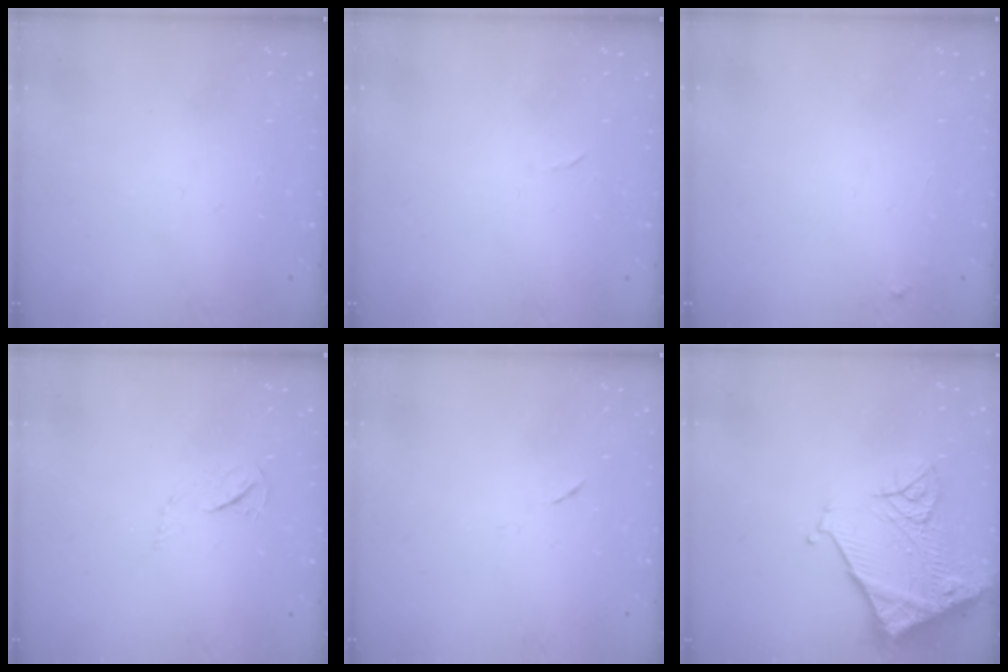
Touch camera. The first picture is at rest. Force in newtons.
{"total": 2.3, "press": 2.3, "slide": 0.4}
{"total": 2.3, "press": 2.3, "slide": 0.2}
{"total": 4.4, "press": 4.4, "slide": 0.6}
{"total": 3.5, "press": 3.4, "slide": 0.9}
{"total": 15.4, "press": 15.3, "slide": 1.8}